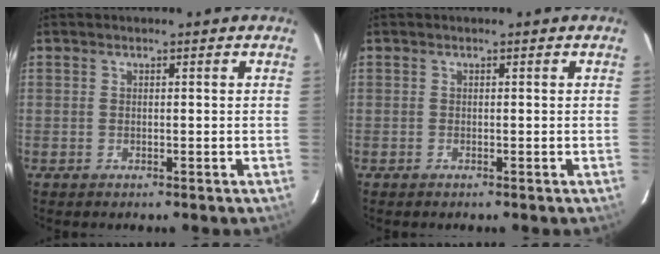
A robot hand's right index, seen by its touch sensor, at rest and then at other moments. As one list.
[{"total": 0.0}]